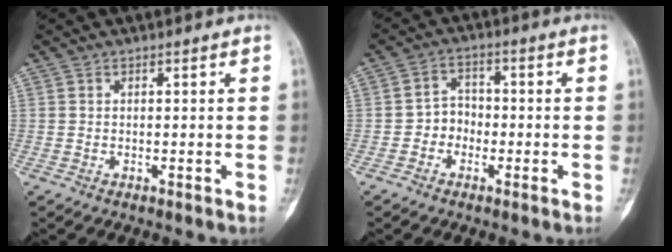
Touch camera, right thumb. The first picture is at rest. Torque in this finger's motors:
{"motor_torque": [-0.21, 0.63, 0.28, -0.21, -0.02]}